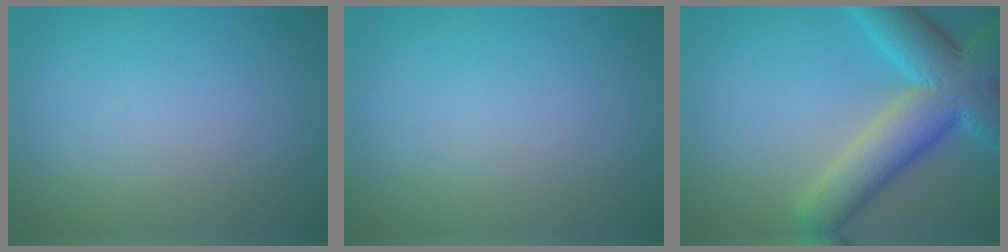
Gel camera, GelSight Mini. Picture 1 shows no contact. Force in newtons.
{"total": 0.0}
{"total": 10.4, "press": 10.4, "slide": 0.6}